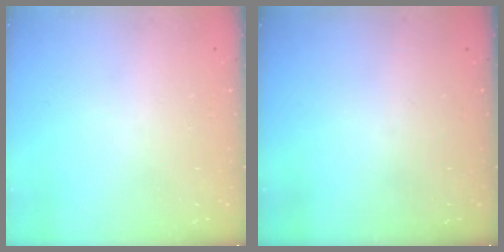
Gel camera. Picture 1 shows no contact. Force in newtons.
{"total": 0.0}